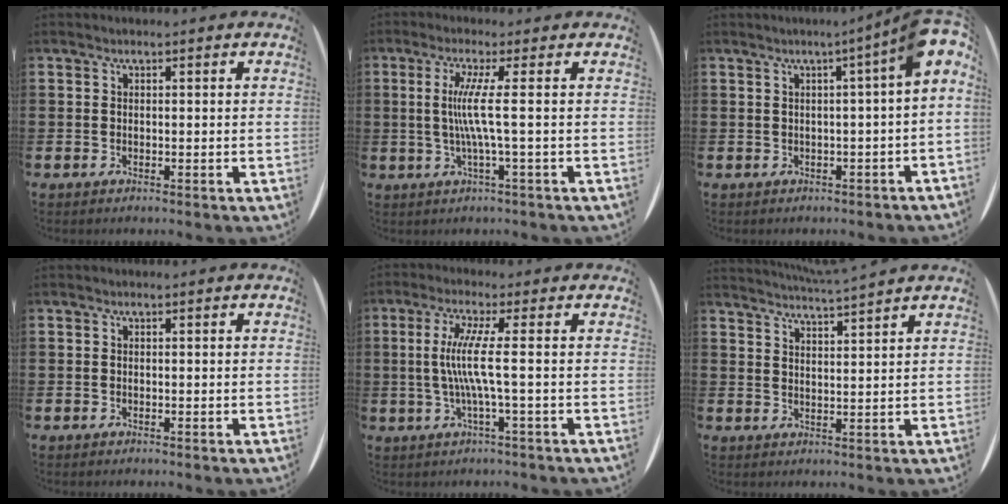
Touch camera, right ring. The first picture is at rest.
{"total": 5.4, "force": [-0.1, -0.8, 5.4], "torque": [-0.117, -0.015, -0.013]}
{"total": 3.1, "force": [0.6, -0.4, 3.1], "torque": [-0.046, -0.016, -0.003]}
{"total": 0.0}
{"total": 6.2, "force": [-0.5, -0.4, 6.2], "torque": [-0.138, -0.013, -0.022]}
{"total": 3.6, "force": [3.4, -1.2, 0.0], "torque": [-0.007, -0.024, 0.060]}